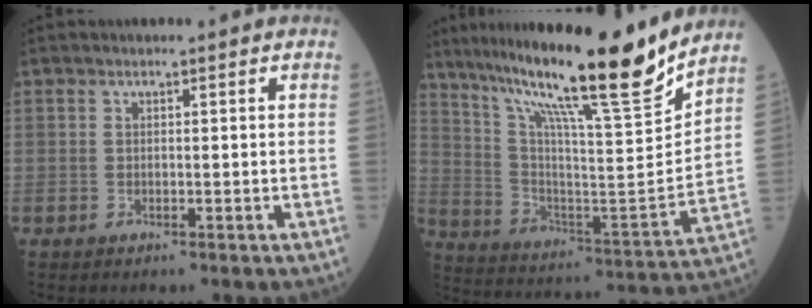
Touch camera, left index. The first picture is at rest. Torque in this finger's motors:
{"motor_torque": [0.91, -1.23, 0.57, 0.21]}